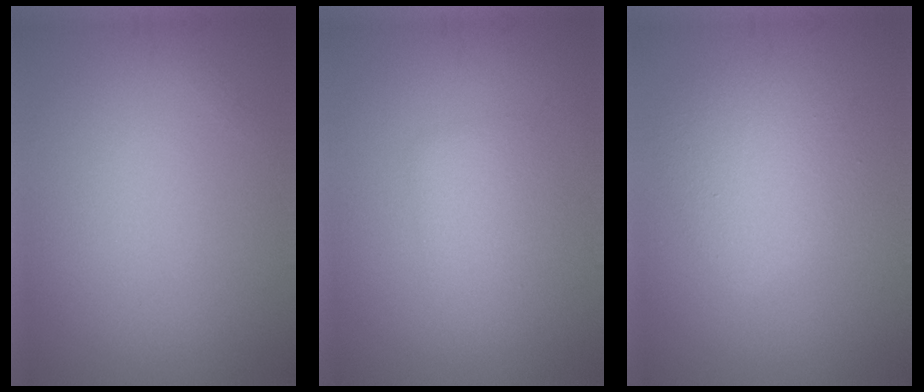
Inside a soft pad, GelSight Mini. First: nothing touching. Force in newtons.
{"total": 2.3, "press": 2.3, "slide": 0.0}
{"total": 3.6, "press": 3.6, "slide": 0.4}